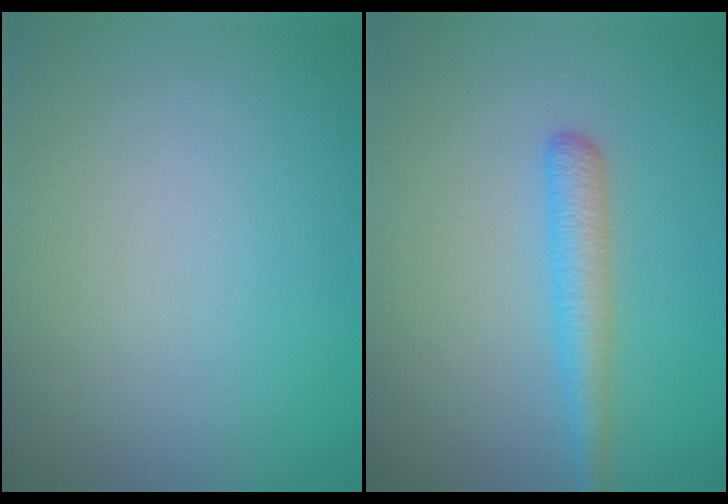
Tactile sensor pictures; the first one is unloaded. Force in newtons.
{"total": 2.5, "press": 2.5, "slide": 0.1}